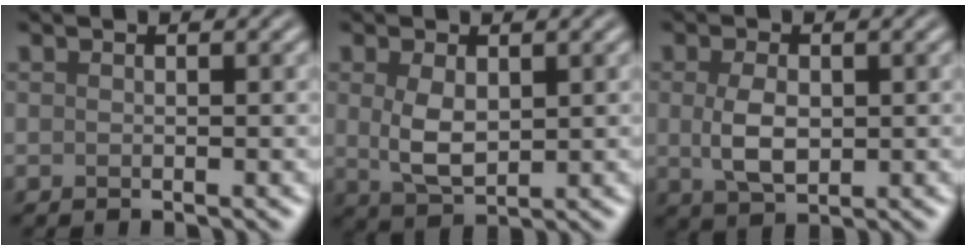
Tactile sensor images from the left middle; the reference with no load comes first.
{"total": 3.5, "force": [0.6, 2.0, 2.8], "torque": [-0.068, -0.002, 0.017]}
{"total": 3.5, "force": [0.1, 2.1, 2.8], "torque": [-0.065, 0.001, 0.005]}